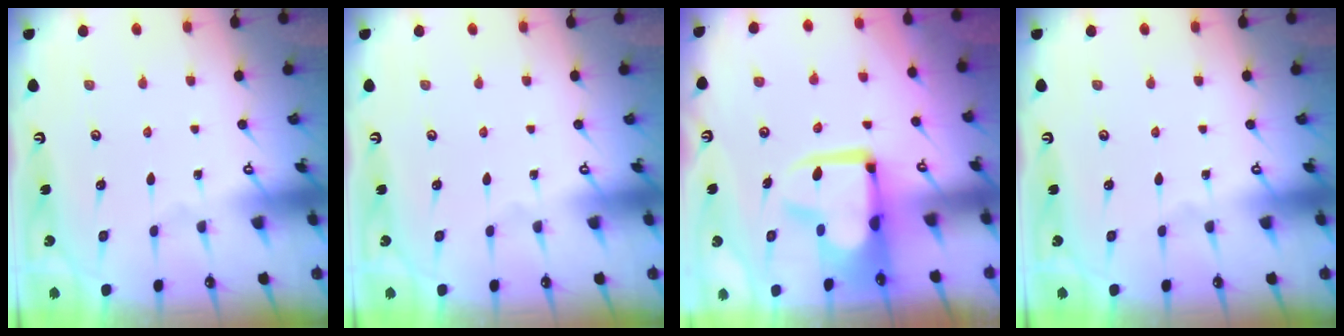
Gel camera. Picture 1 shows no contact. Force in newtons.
{"total": 0.0}
{"total": 12.4, "press": 12.2, "slide": 1.7}
{"total": 0.0}